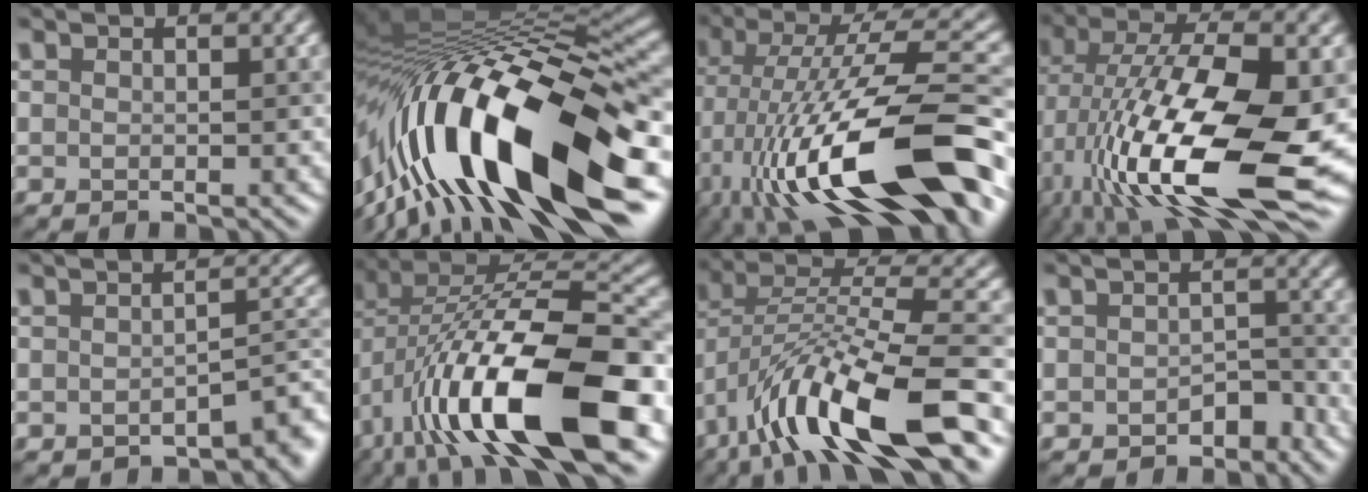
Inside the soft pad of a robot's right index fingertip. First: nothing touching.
{"total": 17.3, "force": [-5.0, 4.7, 15.9], "torque": [-0.270, 0.025, -0.086]}
{"total": 16.6, "force": [-5.2, 5.2, 14.9], "torque": [-0.248, 0.021, -0.091]}
{"total": 16.9, "force": [-3.1, 7.3, 14.9], "torque": [-0.271, 0.005, -0.059]}
{"total": 3.0, "force": [-2.1, 1.0, 1.9], "torque": [-0.017, -0.002, -0.025]}
{"total": 15.9, "force": [-5.0, 6.2, 13.8], "torque": [-0.226, 0.008, -0.087]}
{"total": 12.9, "force": [-6.3, 3.3, 10.7], "torque": [-0.189, 0.012, -0.111]}
{"total": 2.0, "force": [-1.2, 1.2, 1.1], "torque": [-0.017, 0.002, -0.016]}